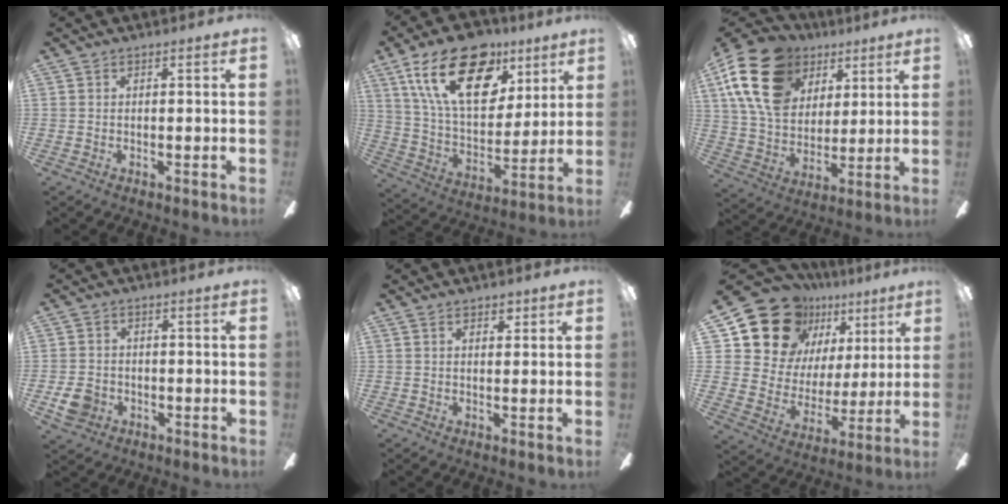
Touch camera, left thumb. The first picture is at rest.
{"total": 24.1, "force": [12.6, 13.4, 15.5], "torque": [-0.261, -0.048, 0.223]}
{"total": 21.1, "force": [10.5, 14.8, 10.8], "torque": [-0.226, -0.037, 0.194]}
{"total": 5.3, "force": [-2.1, 4.4, 2.1], "torque": [-0.044, 0.007, -0.038]}
{"total": 1.9, "force": [1.5, 1.2, 0.4], "torque": [0.006, -0.005, 0.024]}
{"total": 20.1, "force": [11.7, 14.3, 7.8], "torque": [-0.143, -0.061, 0.236]}